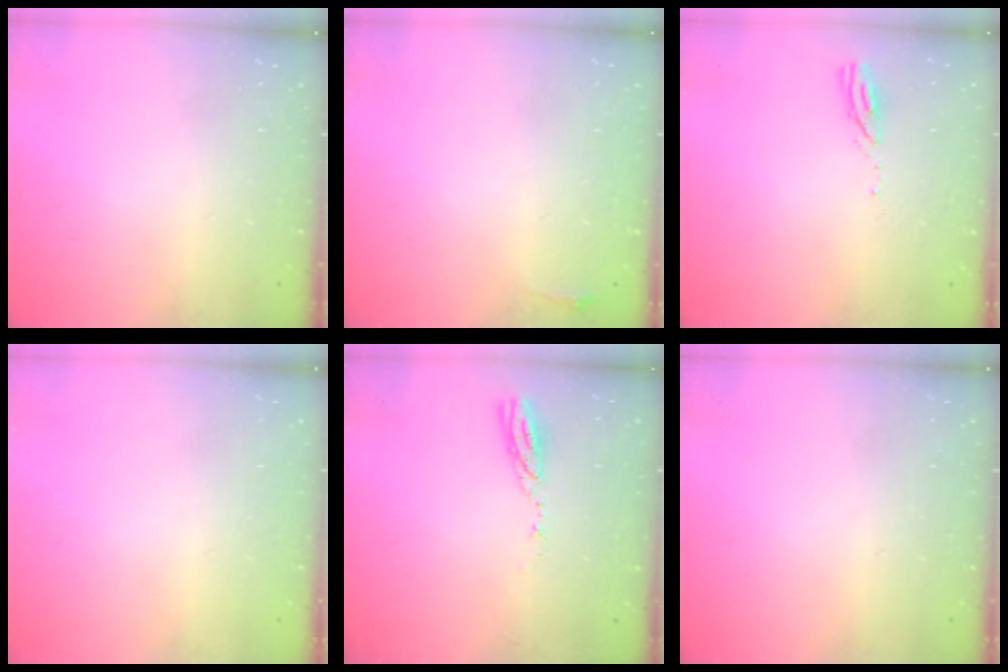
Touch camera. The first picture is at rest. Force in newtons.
{"total": 2.8, "press": 2.1, "slide": 1.9}
{"total": 3.0, "press": 3.0, "slide": 0.1}
{"total": 0.0}
{"total": 3.5, "press": 3.5, "slide": 0.3}
{"total": 0.0}